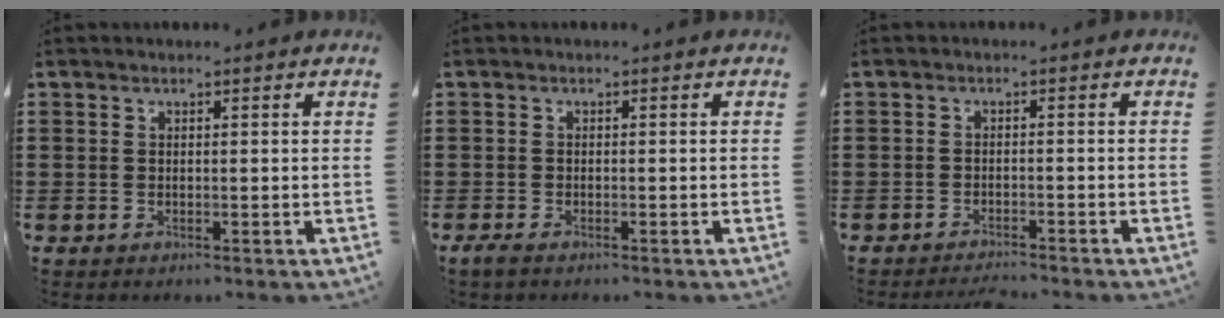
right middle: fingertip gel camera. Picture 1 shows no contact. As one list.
[{"total": 0.9, "force": [-0.7, 0.3, 0.5], "torque": [-0.012, -0.002, -0.014]}, {"total": 1.9, "force": [-1.9, 0.0, 0.2], "torque": [-0.008, 0.001, -0.038]}]